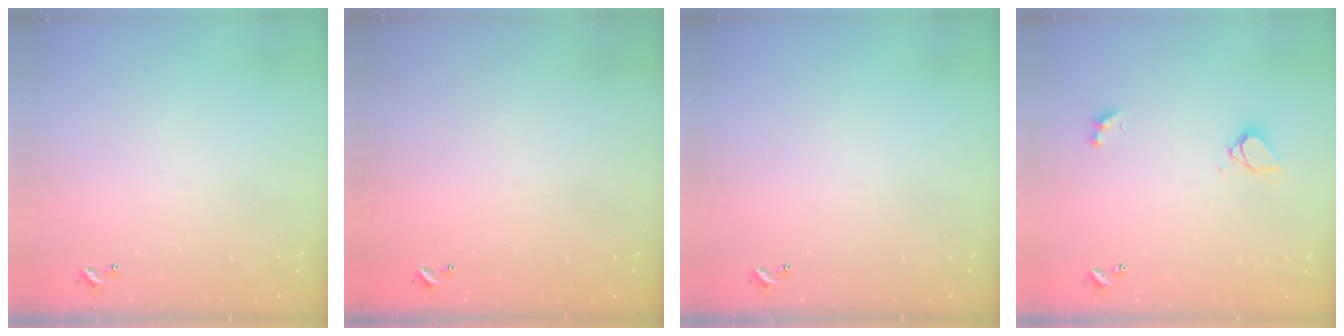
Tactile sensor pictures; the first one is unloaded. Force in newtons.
{"total": 2.9, "press": 2.9, "slide": 0.1}
{"total": 0.0}
{"total": 2.1, "press": 2.0, "slide": 0.5}